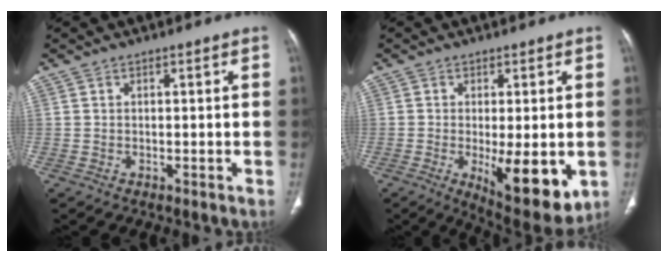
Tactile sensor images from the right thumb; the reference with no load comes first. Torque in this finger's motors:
{"motor_torque": [1.33, 1.56, 0.05, 0.02, 0.30]}